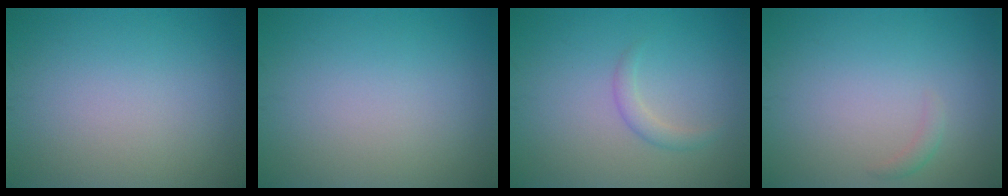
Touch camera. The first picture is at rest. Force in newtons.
{"total": 0.0}
{"total": 1.4, "press": 1.4, "slide": 0.0}
{"total": 0.8, "press": 0.8, "slide": 0.0}